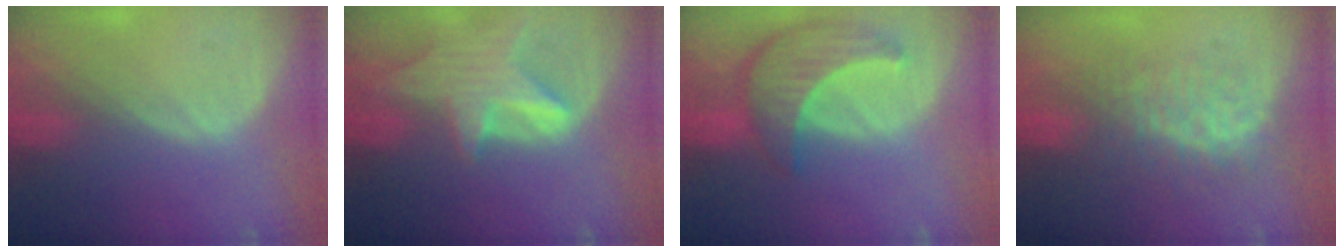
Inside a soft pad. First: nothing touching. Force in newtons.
{"total": 8.0, "press": 7.3, "slide": 3.2}
{"total": 8.6, "press": 7.8, "slide": 3.8}
{"total": 7.6, "press": 7.3, "slide": 2.2}